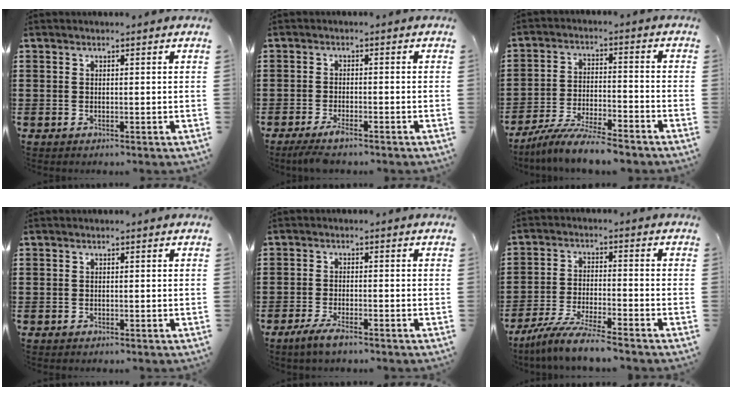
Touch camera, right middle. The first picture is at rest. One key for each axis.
{"total": 2.8, "fx": -2.1, "fy": 0.3, "fz": 1.8, "tx": -0.043, "ty": -0.004, "tz": -0.043}
{"total": 7.7, "fx": -7.1, "fy": 0.6, "fz": 2.8, "tx": -0.054, "ty": 0.006, "tz": -0.136}
{"total": 0.0}
{"total": 3.0, "fx": -2.3, "fy": 0.5, "fz": 1.9, "tx": -0.047, "ty": -0.002, "tz": -0.045}
{"total": 6.7, "fx": -6.1, "fy": -0.4, "fz": 2.8, "tx": -0.059, "ty": -0.012, "tz": -0.116}